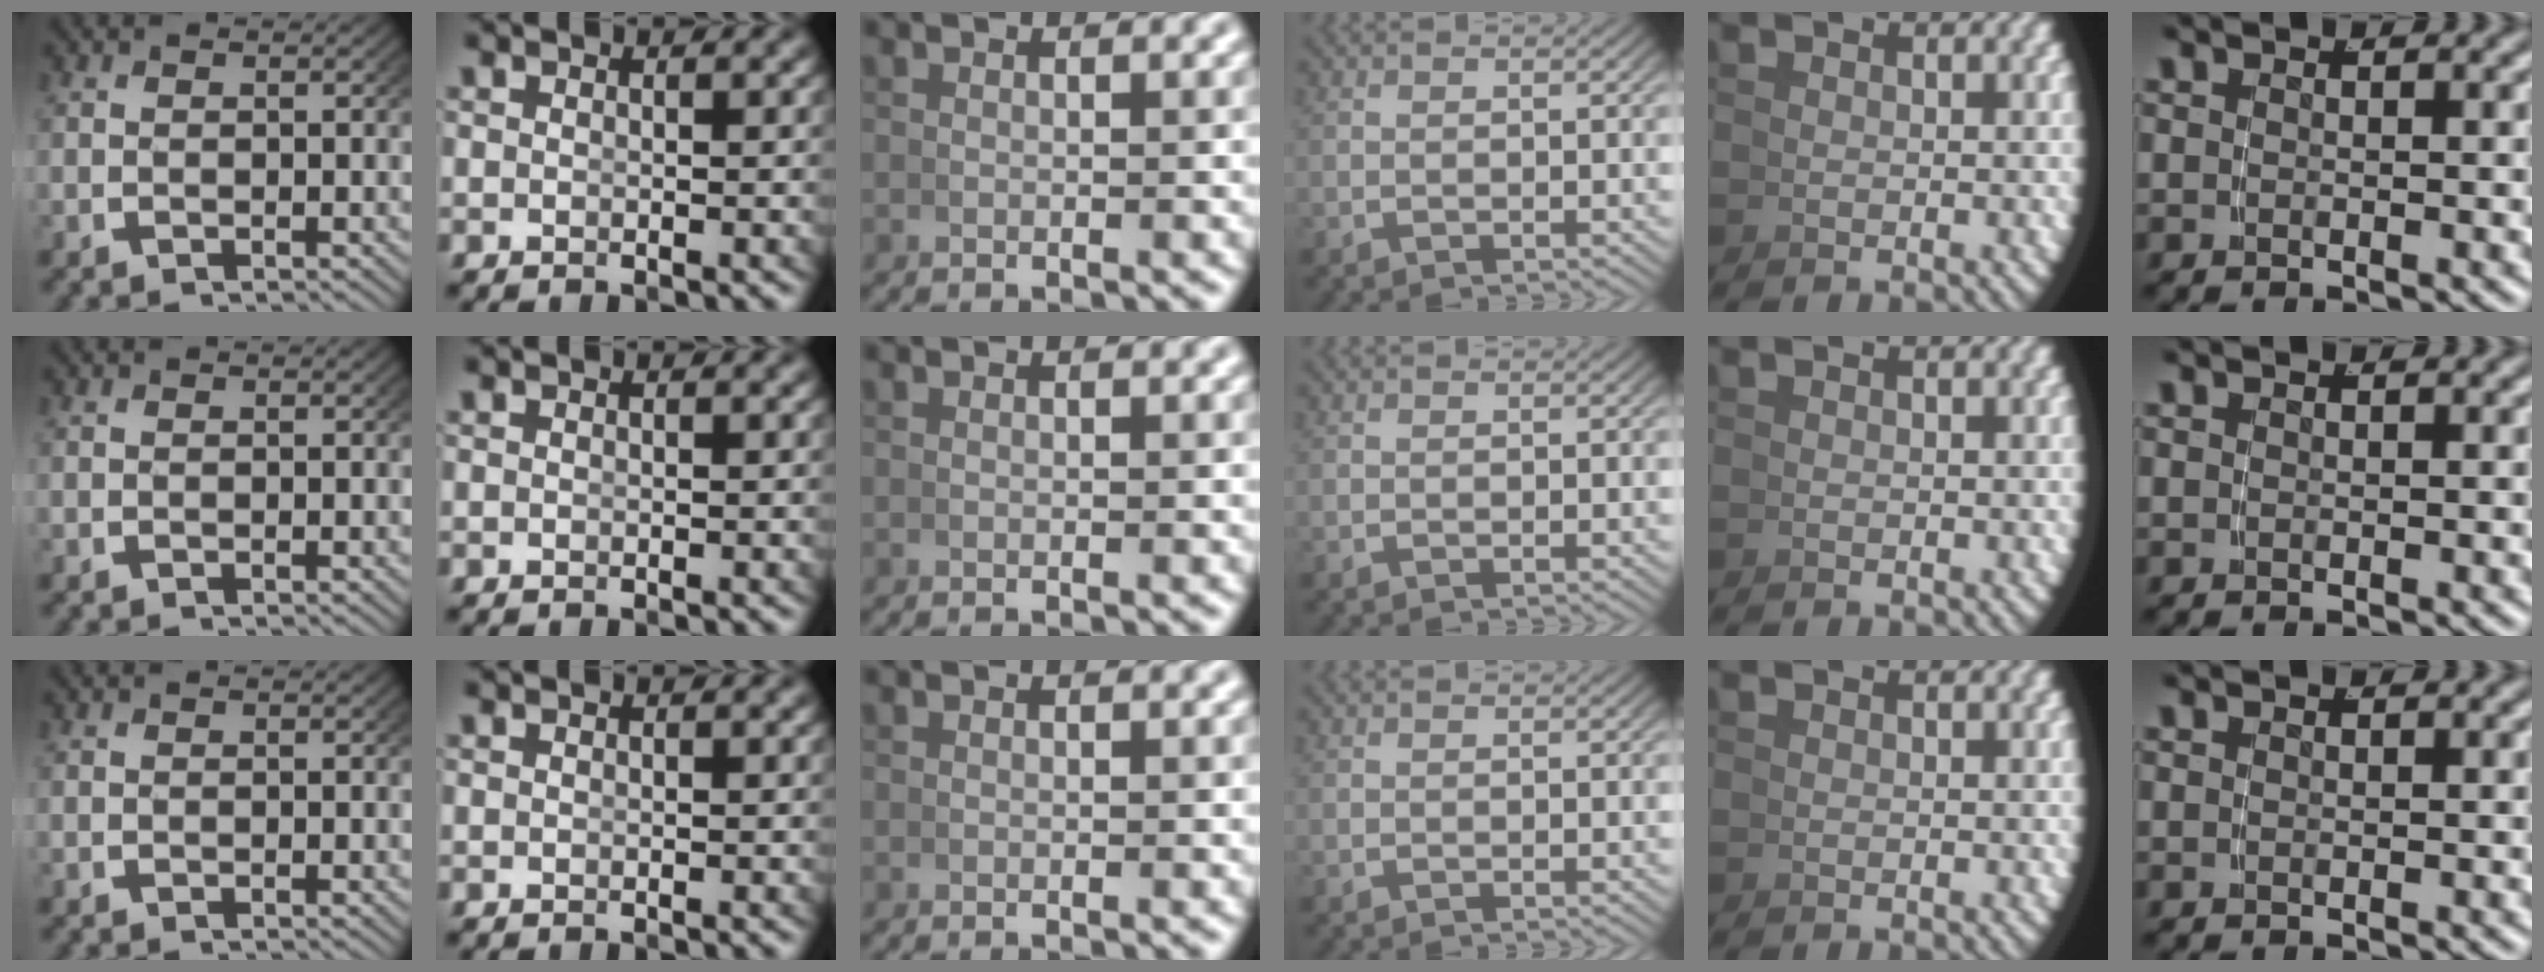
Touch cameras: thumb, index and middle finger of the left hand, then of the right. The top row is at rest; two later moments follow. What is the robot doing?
{"motion": "lift_and_place", "object": "dispenser bottle"}